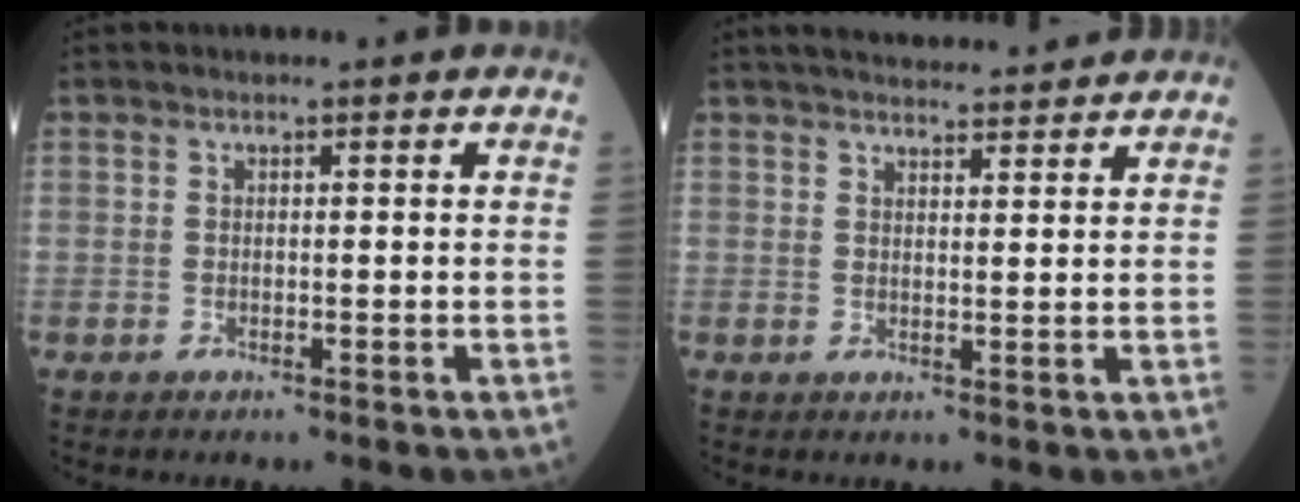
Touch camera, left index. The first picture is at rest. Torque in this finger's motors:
{"motor_torque": [-0.12, -0.16, 0.00, 0.01]}